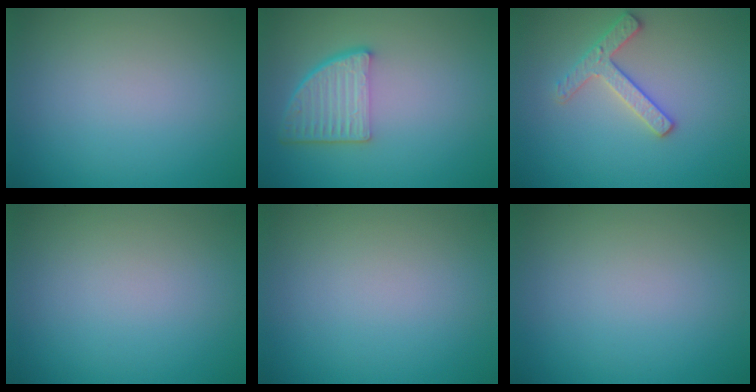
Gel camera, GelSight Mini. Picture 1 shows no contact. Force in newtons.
{"total": 4.5, "press": 3.3, "slide": 3.1}
{"total": 2.6, "press": 2.6, "slide": 0.3}
{"total": 0.0}
{"total": 0.0}
{"total": 0.0}